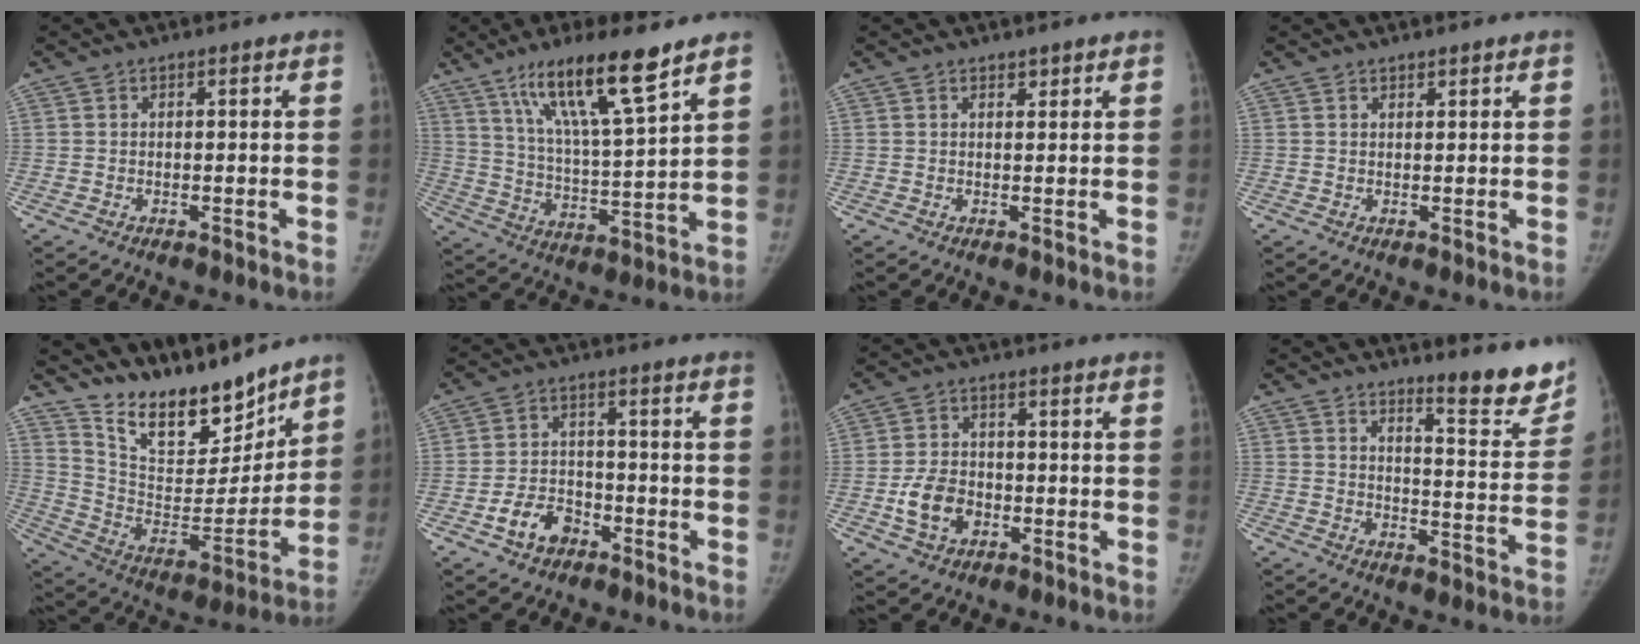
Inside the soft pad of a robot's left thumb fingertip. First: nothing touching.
{"total": 16.1, "force": [10.6, 2.1, 12.0], "torque": [-0.204, -0.054, 0.194]}
{"total": 1.1, "force": [1.0, 0.4, 0.2], "torque": [0.002, -0.007, 0.014]}
{"total": 0.9, "force": [0.9, 0.3, 0.2], "torque": [-0.001, -0.007, 0.015]}
{"total": 20.1, "force": [16.8, 7.0, 8.6], "torque": [-0.095, -0.103, 0.293]}
{"total": 6.7, "force": [-3.5, 4.7, 3.2], "torque": [-0.043, 0.028, -0.058]}
{"total": 7.3, "force": [-1.9, 5.6, 4.4], "torque": [-0.066, 0.011, -0.033]}
{"total": 12.8, "force": [10.2, 2.5, 7.4], "torque": [-0.060, -0.090, 0.133]}